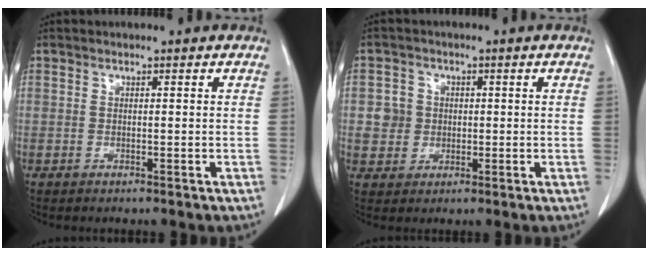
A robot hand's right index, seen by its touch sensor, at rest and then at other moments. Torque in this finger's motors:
{"motor_torque": [0.19, 0.09, 0.05, 0.00]}